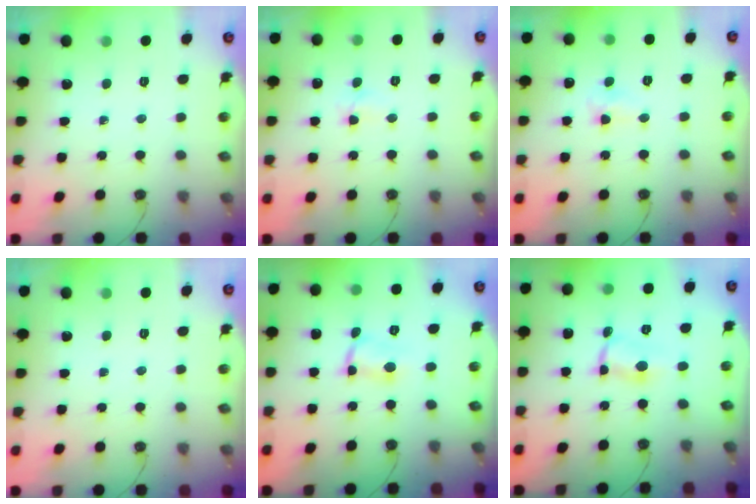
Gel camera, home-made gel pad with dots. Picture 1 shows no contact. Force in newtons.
{"total": 4.9, "press": 3.4, "slide": 3.5}
{"total": 5.5, "press": 5.5, "slide": 0.7}
{"total": 0.0}
{"total": 2.9, "press": 1.4, "slide": 2.5}
{"total": 1.2, "press": 1.1, "slide": 0.6}